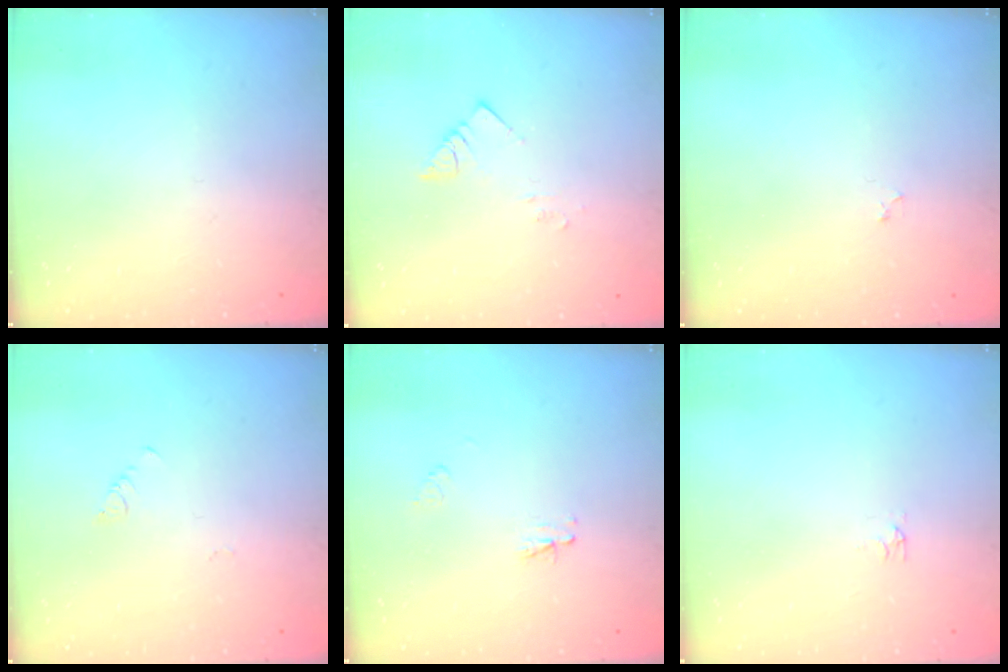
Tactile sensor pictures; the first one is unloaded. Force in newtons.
{"total": 3.4, "press": 3.4, "slide": 0.1}
{"total": 2.2, "press": 2.1, "slide": 0.3}
{"total": 1.9, "press": 1.9, "slide": 0.4}
{"total": 2.3, "press": 2.2, "slide": 0.2}
{"total": 2.9, "press": 2.9, "slide": 0.5}